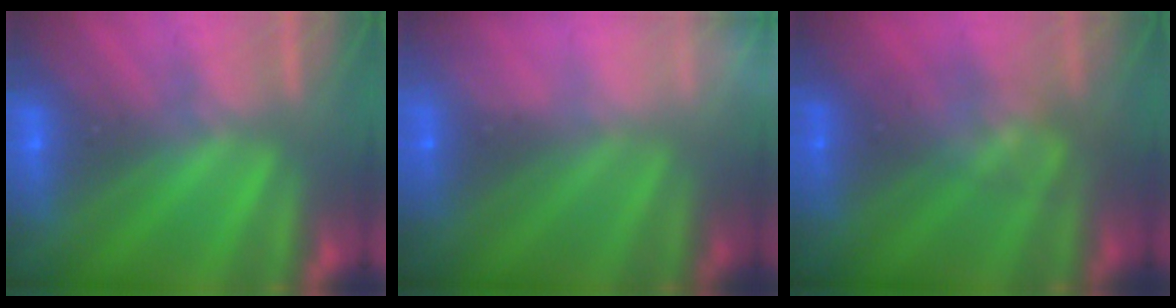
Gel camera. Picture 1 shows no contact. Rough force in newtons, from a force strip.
{"total": 9.0}
{"total": 2.3}